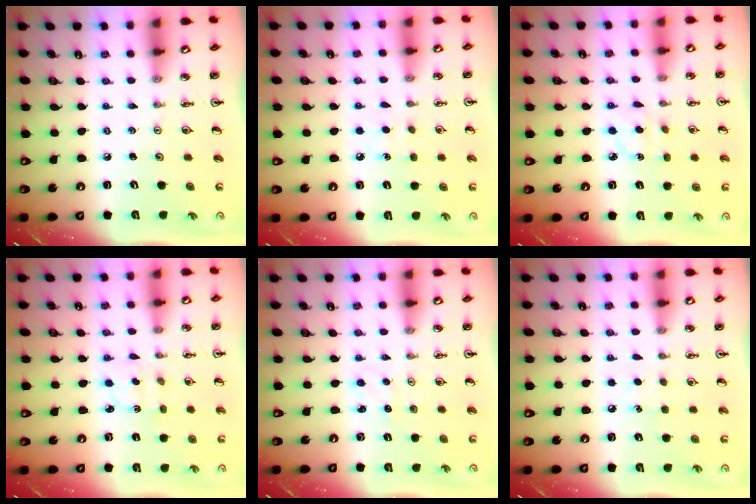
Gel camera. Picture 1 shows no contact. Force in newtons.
{"total": 5.1, "press": 5.1, "slide": 0.5}
{"total": 3.3, "press": 3.2, "slide": 0.8}
{"total": 2.1, "press": 2.0, "slide": 0.6}
{"total": 2.2, "press": 2.2, "slide": 0.3}
{"total": 5.8, "press": 5.8, "slide": 0.7}